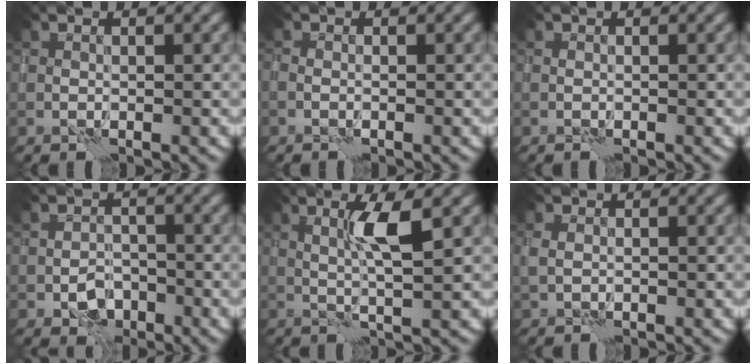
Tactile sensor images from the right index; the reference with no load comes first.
{"total": 0.6, "force": [-0.4, 0.4, 0.2], "torque": [-0.001, -0.001, -0.012]}
{"total": 0.0}
{"total": 2.6, "force": [-1.2, 1.9, 1.3], "torque": [-0.015, 0.000, -0.021]}
{"total": 3.1, "force": [1.2, 0.1, 2.9], "torque": [-0.055, 0.003, 0.023]}
{"total": 1.1, "force": [-0.1, 0.9, 0.6], "torque": [-0.013, 0.001, -0.004]}